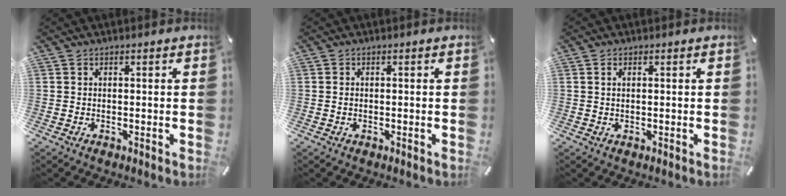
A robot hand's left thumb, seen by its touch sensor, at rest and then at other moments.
{"total": 0.9, "force": [-0.1, 0.6, 0.6], "torque": [-0.013, 0.003, -0.004]}
{"total": 1.0, "force": [0.3, 0.5, 0.8], "torque": [-0.018, 0.002, 0.005]}